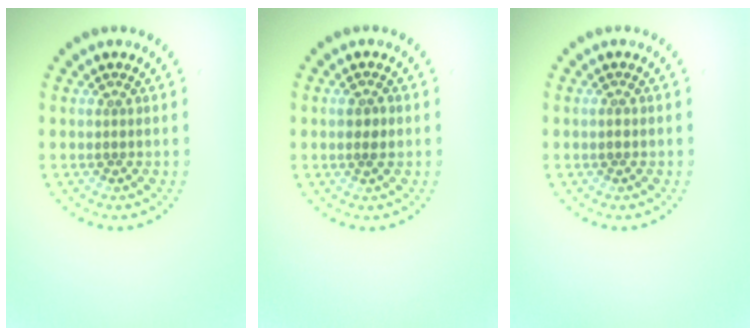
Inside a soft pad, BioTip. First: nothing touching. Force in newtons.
{"total": 1.5, "press": 1.4, "slide": 0.3}
{"total": 0.8, "press": 0.8, "slide": 0.1}